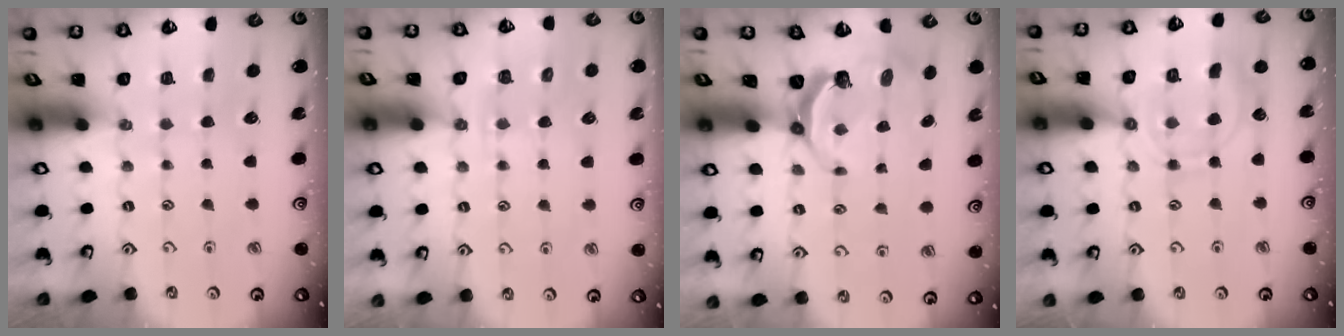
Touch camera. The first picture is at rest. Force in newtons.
{"total": 5.3, "press": 5.2, "slide": 0.8}
{"total": 5.7, "press": 4.6, "slide": 3.3}
{"total": 11.2, "press": 11.1, "slide": 0.7}